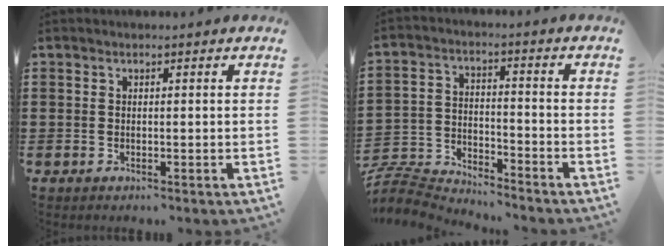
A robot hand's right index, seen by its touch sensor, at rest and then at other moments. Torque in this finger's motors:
{"motor_torque": [-1.32, 0.82, -1.05, -0.21]}